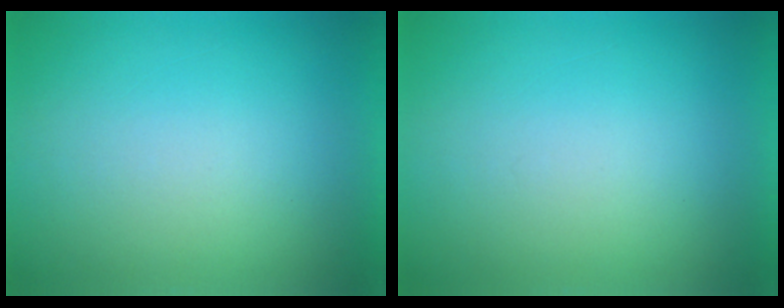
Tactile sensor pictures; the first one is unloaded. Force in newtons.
{"total": 0.0}